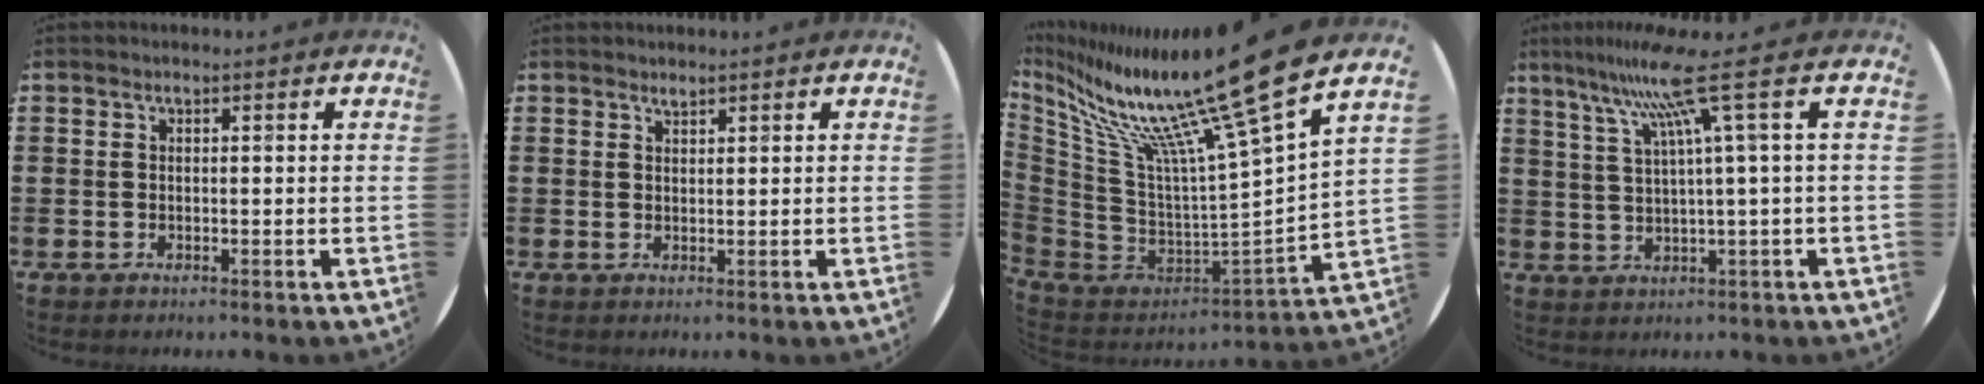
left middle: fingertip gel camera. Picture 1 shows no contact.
{"total": 0.9, "force": [0.9, 0.1, -0.1], "torque": [0.001, 0.001, 0.017]}
{"total": 17.9, "force": [14.1, 0.4, 11.1], "torque": [-0.235, -0.122, 0.222]}
{"total": 10.1, "force": [4.2, 0.2, 9.1], "torque": [-0.179, 0.003, 0.065]}